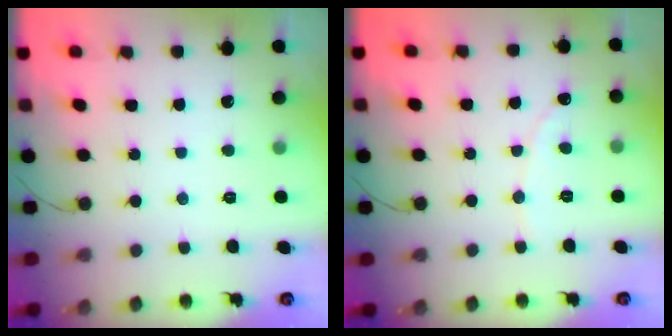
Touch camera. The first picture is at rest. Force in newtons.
{"total": 1.9, "press": 1.9, "slide": 0.1}